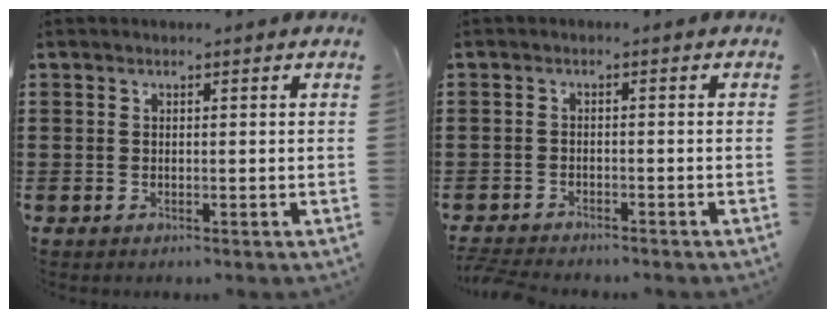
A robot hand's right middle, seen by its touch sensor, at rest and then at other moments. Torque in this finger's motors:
{"motor_torque": [0.85, -0.25, 0.14, 0.11]}